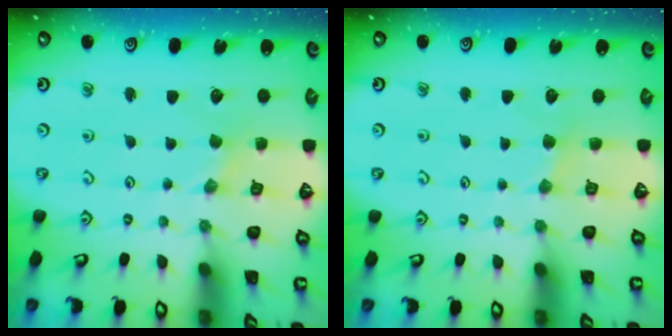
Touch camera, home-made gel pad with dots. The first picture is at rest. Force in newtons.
{"total": 2.8, "press": 2.7, "slide": 0.4}